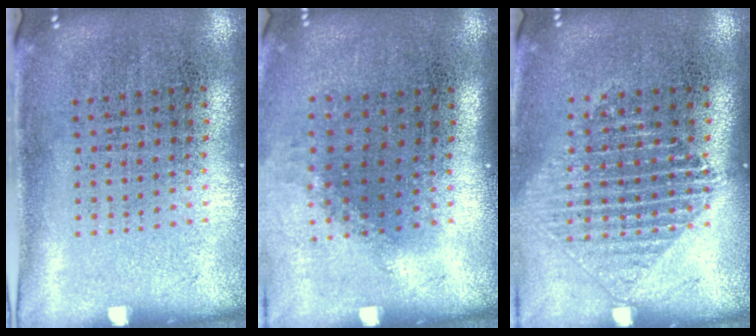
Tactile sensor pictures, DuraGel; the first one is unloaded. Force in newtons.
{"total": 1.1, "press": 0.9, "slide": 0.7}
{"total": 1.4, "press": 1.3, "slide": 0.6}